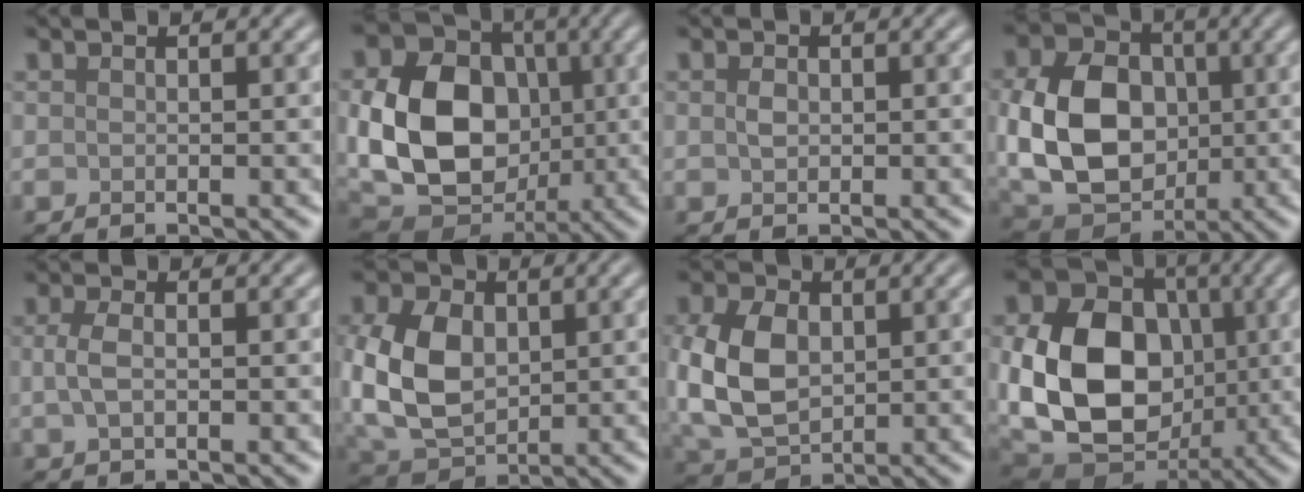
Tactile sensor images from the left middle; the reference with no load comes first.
{"total": 11.9, "force": [-0.5, 9.2, 7.6], "torque": [-0.153, -0.009, -0.010]}
{"total": 1.0, "force": [0.1, 0.7, 0.7], "torque": [-0.017, 0.000, 0.002]}
{"total": 11.1, "force": [0.0, 8.4, 7.3], "torque": [-0.158, -0.004, 0.000]}
{"total": 2.1, "force": [0.1, 1.1, 1.8], "torque": [-0.046, 0.000, -0.001]}
{"total": 9.3, "force": [0.4, 6.6, 6.5], "torque": [-0.163, 0.002, 0.006]}
{"total": 8.3, "force": [0.3, 5.8, 5.9], "torque": [-0.153, 0.001, 0.007]}
{"total": 13.6, "force": [-0.6, 10.3, 8.8], "torque": [-0.185, -0.018, -0.012]}